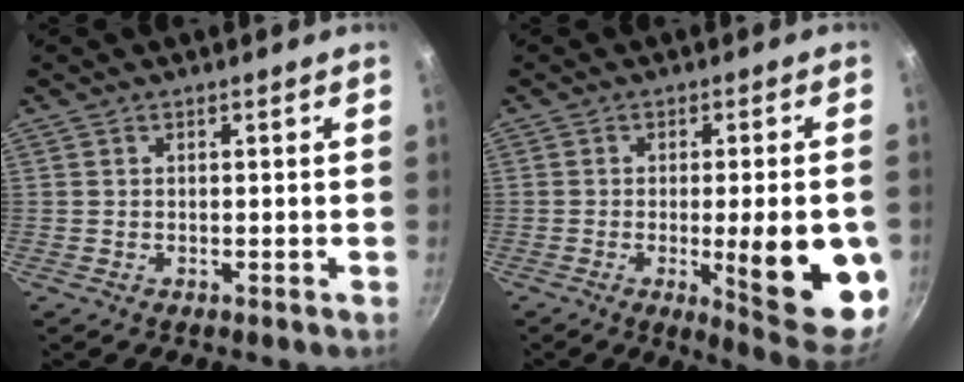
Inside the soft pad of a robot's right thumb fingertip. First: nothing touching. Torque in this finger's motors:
{"motor_torque": [2.39, 2.52, 1.67, -0.50, 0.16]}